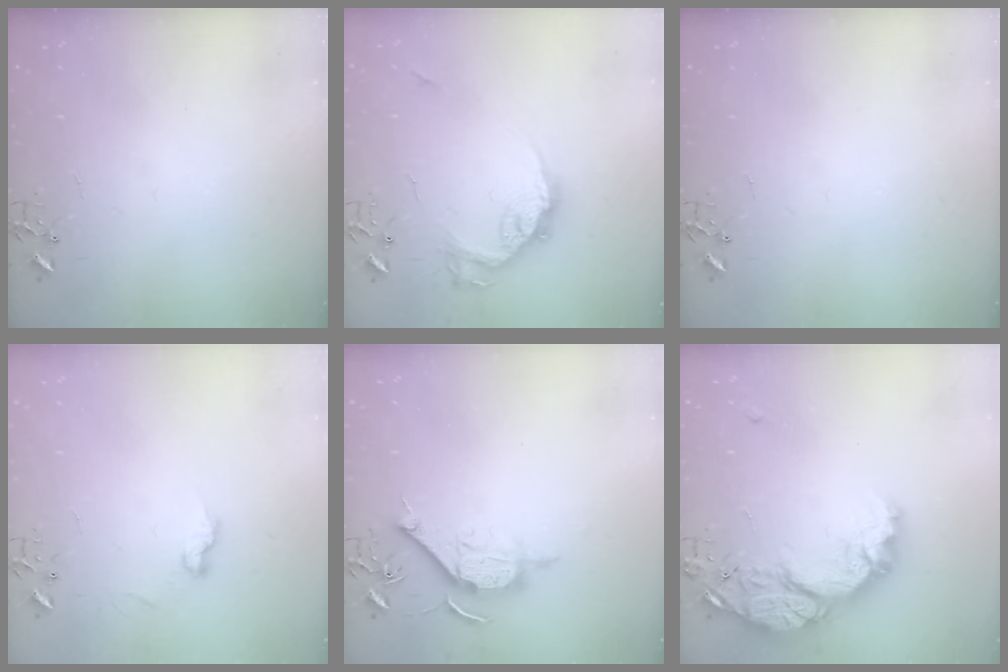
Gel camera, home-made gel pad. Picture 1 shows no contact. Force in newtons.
{"total": 14.5, "press": 14.5, "slide": 1.2}
{"total": 0.0}
{"total": 6.7, "press": 6.7, "slide": 0.4}
{"total": 11.3, "press": 11.3, "slide": 0.5}
{"total": 20.5, "press": 20.5, "slide": 1.5}